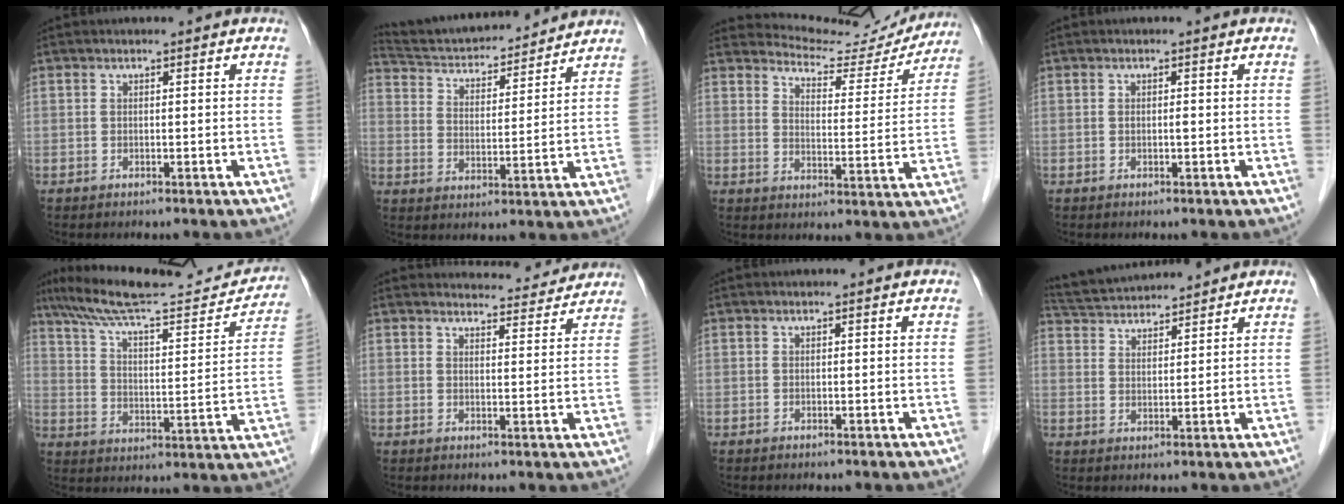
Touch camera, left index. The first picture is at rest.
{"total": 16.4, "force": [15.5, 2.8, 4.5], "torque": [-0.076, 0.018, 0.245]}
{"total": 12.4, "force": [12.3, 1.7, 0.7], "torque": [-0.009, -0.021, 0.156]}
{"total": 0.6, "force": [-0.1, 0.2, 0.5], "torque": [-0.010, 0.000, -0.001]}
{"total": 21.9, "force": [20.1, 2.5, 8.5], "torque": [-0.142, -0.009, 0.291]}
{"total": 7.2, "force": [7.0, 1.2, 0.3], "torque": [0.003, 0.002, 0.076]}
{"total": 0.0}
{"total": 9.3, "force": [9.0, 0.9, 2.1], "torque": [-0.048, 0.032, 0.155]}